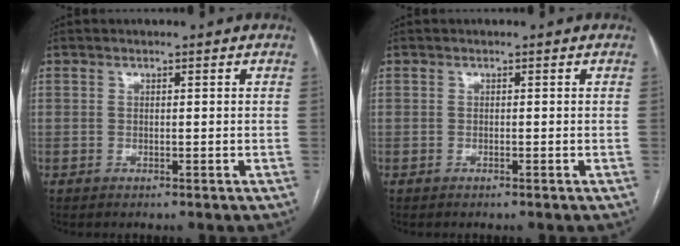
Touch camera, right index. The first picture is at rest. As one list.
[{"total": 0.0}]